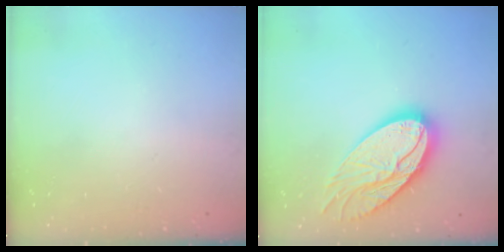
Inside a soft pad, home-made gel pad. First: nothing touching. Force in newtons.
{"total": 19.2, "press": 19.1, "slide": 1.5}